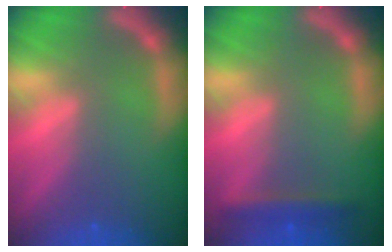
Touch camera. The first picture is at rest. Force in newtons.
{"total": 2.4}